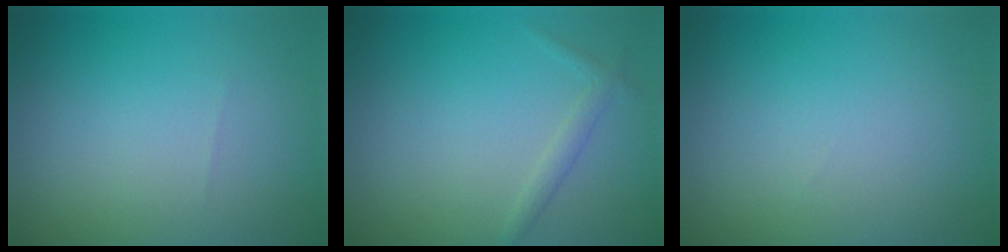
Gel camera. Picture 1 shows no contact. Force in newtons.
{"total": 1.3, "press": 1.3, "slide": 0.1}
{"total": 0.0}